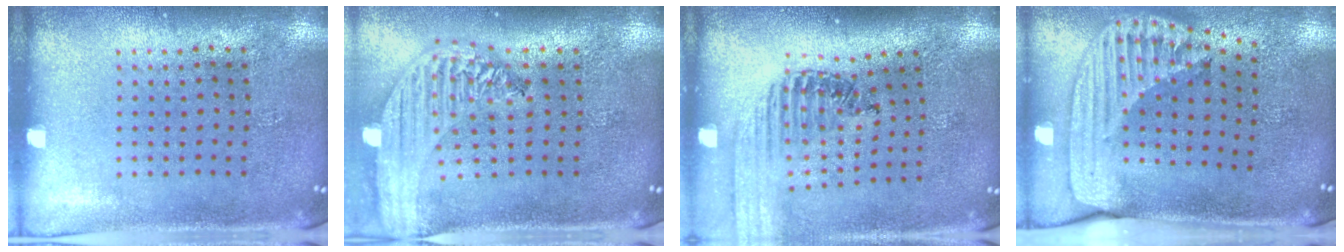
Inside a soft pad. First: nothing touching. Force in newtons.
{"total": 2.4, "press": 2.1, "slide": 1.3}
{"total": 1.4, "press": 1.4, "slide": 0.1}
{"total": 2.5, "press": 1.8, "slide": 1.8}